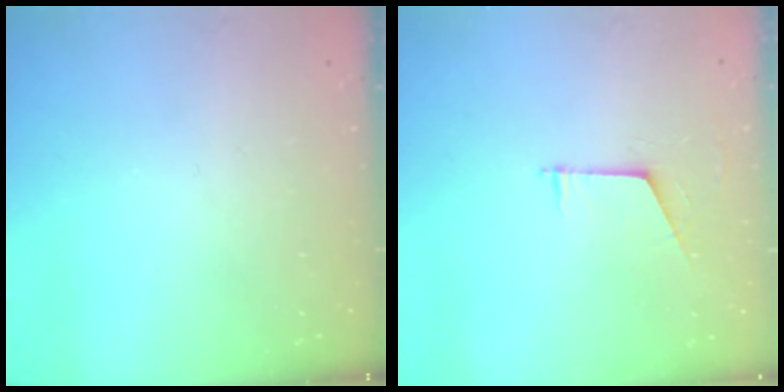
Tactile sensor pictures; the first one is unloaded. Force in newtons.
{"total": 5.7, "press": 5.7, "slide": 0.3}